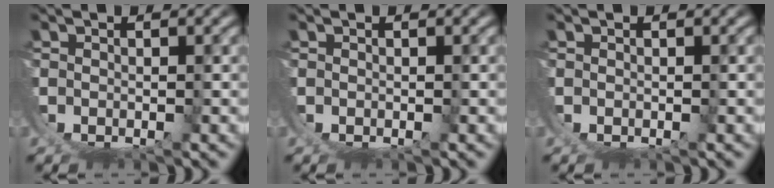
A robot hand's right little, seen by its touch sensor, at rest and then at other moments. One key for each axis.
{"total": 0.0}
{"total": 0.0}